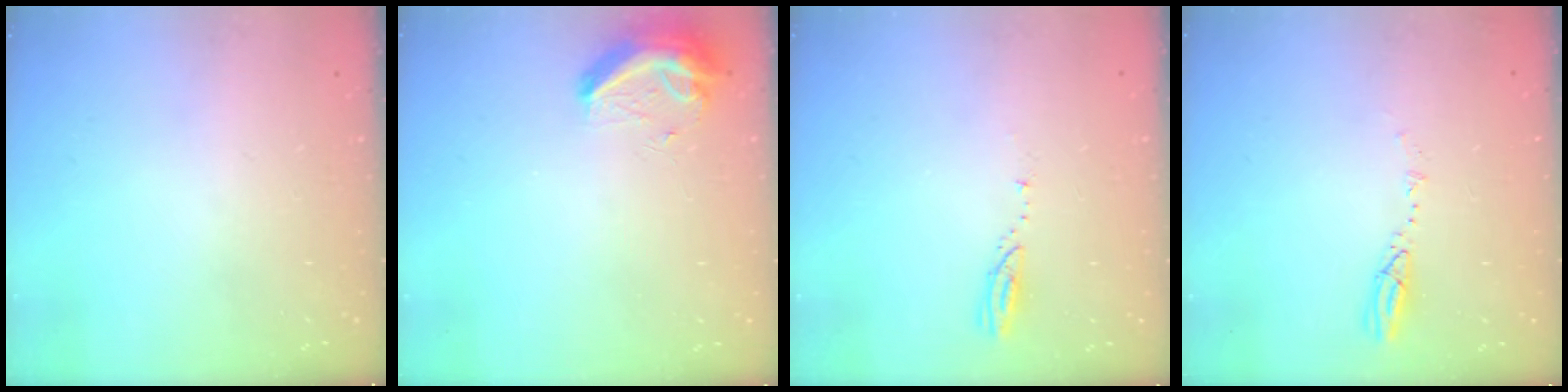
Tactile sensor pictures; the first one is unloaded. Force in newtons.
{"total": 9.2, "press": 9.1, "slide": 1.1}
{"total": 3.0, "press": 3.0, "slide": 0.1}
{"total": 5.2, "press": 5.2, "slide": 0.4}